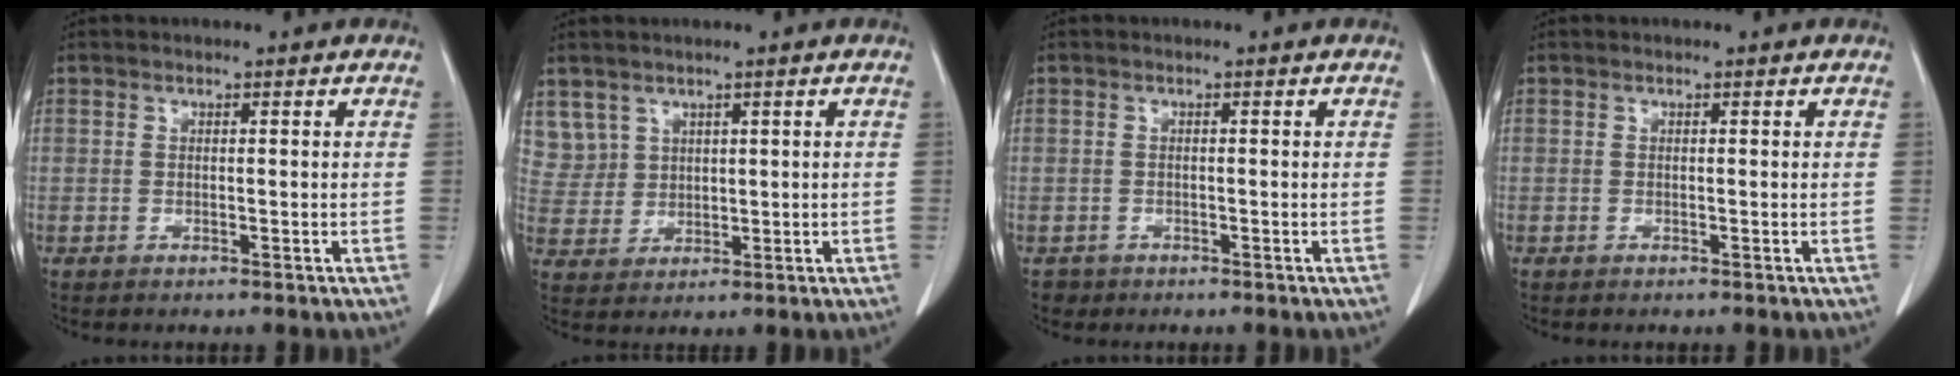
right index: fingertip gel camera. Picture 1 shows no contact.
{"total": 5.4, "force": [3.2, 4.3, -0.1], "torque": [0.007, 0.009, 0.075]}
{"total": 1.4, "force": [-0.8, 1.0, -0.2], "torque": [-0.006, 0.003, -0.015]}
{"total": 0.0}